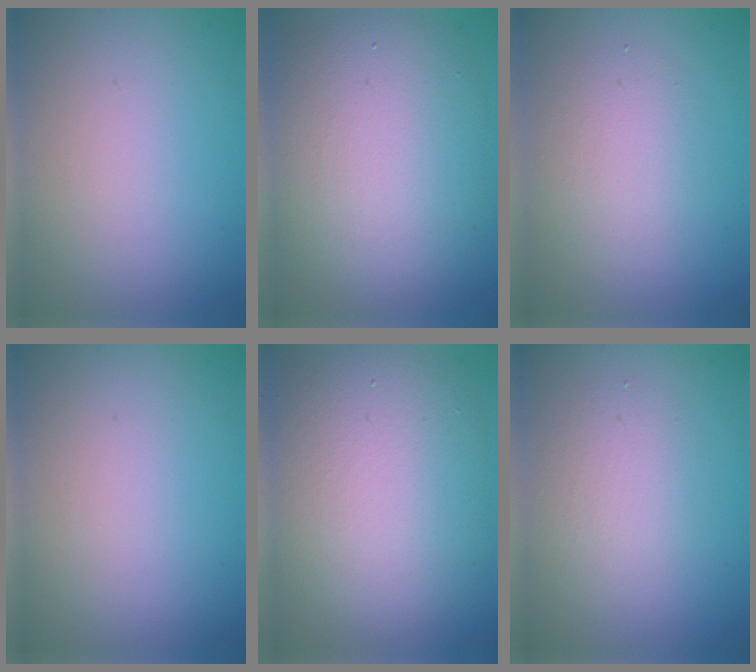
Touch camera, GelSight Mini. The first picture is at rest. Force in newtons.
{"total": 9.5, "press": 9.5, "slide": 0.3}
{"total": 2.8, "press": 2.8, "slide": 0.2}
{"total": 0.0}
{"total": 9.8, "press": 9.8, "slide": 0.3}
{"total": 2.6, "press": 2.6, "slide": 0.2}